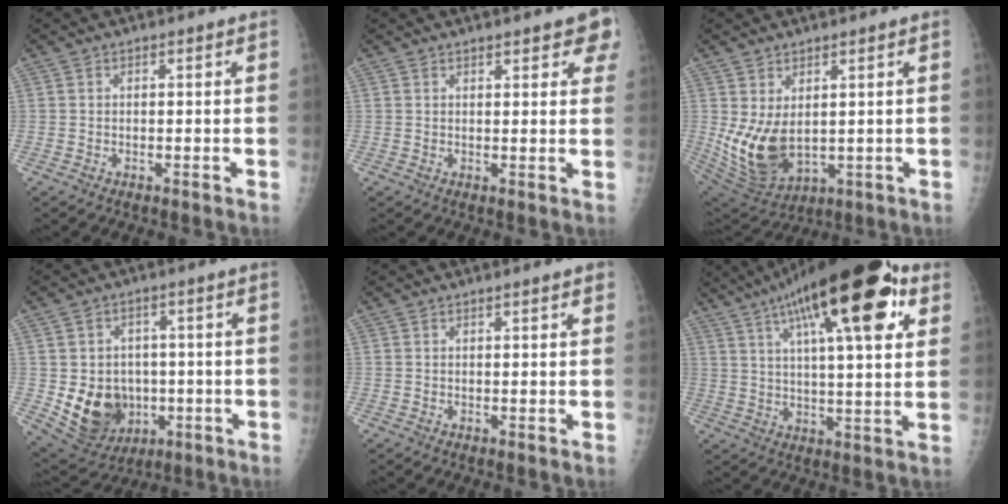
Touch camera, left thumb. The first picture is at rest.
{"total": 5.7, "force": [3.6, 2.0, 4.0], "torque": [-0.021, -0.009, 0.040]}
{"total": 10.7, "force": [1.1, 6.6, 8.4], "torque": [-0.153, -0.023, 0.046]}
{"total": 12.3, "force": [-1.8, 10.2, 6.6], "torque": [-0.075, 0.001, -0.006]}
{"total": 1.7, "force": [1.2, 0.2, 1.3], "torque": [-0.015, -0.001, 0.013]}
{"total": 24.6, "force": [11.6, 7.2, 20.5], "torque": [-0.309, -0.002, 0.177]}